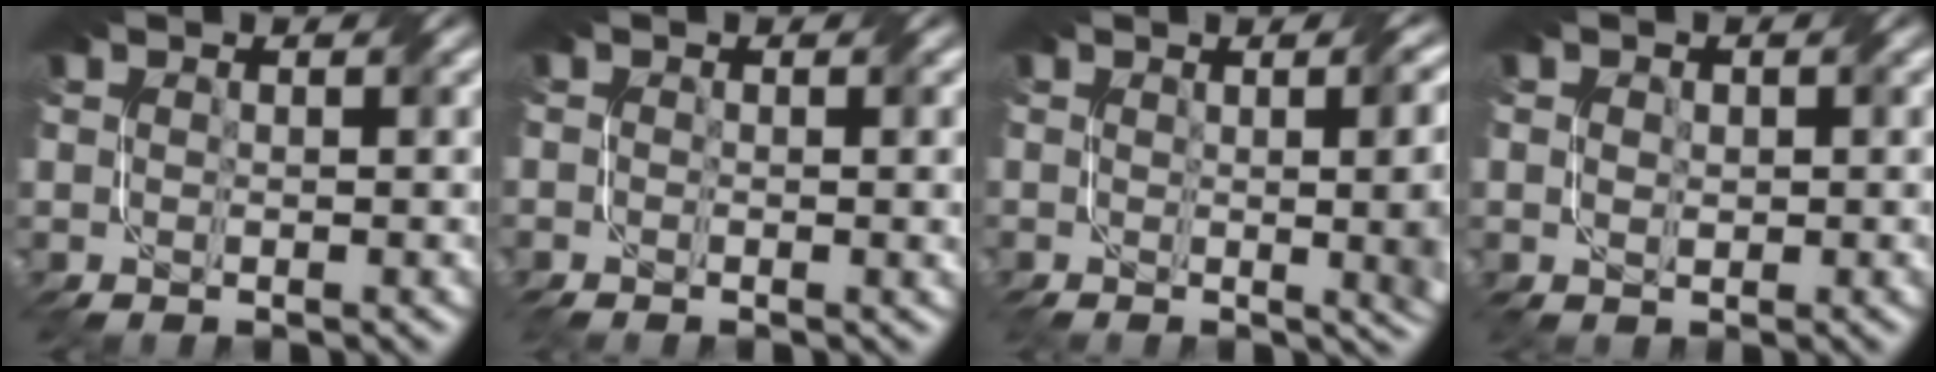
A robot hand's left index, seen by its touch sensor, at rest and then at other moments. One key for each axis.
{"total": 1.5, "fx": -1.3, "fy": 0.2, "fz": 0.7, "tx": 0.003, "ty": -0.002, "tz": -0.008}
{"total": 8.7, "fx": -0.6, "fy": 3.6, "fz": 7.9, "tx": -0.017, "ty": 0.020, "tz": -0.001}
{"total": 1.2, "fx": -1.0, "fy": 0.5, "fz": -0.6, "tx": 0.009, "ty": -0.002, "tz": 0.007}